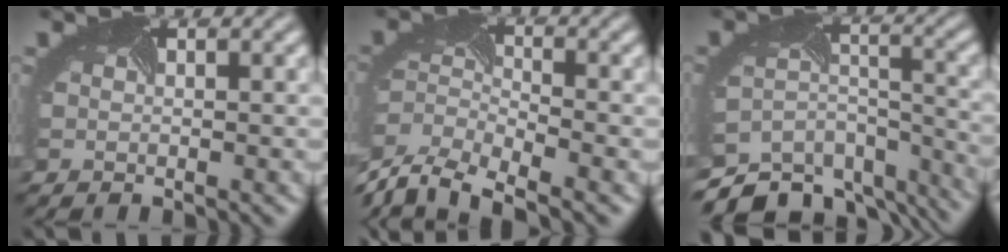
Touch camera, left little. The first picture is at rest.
{"total": 7.9, "force": [-6.9, 2.4, 3.1], "torque": [-0.083, -0.017, -0.129]}
{"total": 11.0, "force": [-10.1, 4.0, 1.7], "torque": [-0.035, -0.004, -0.128]}